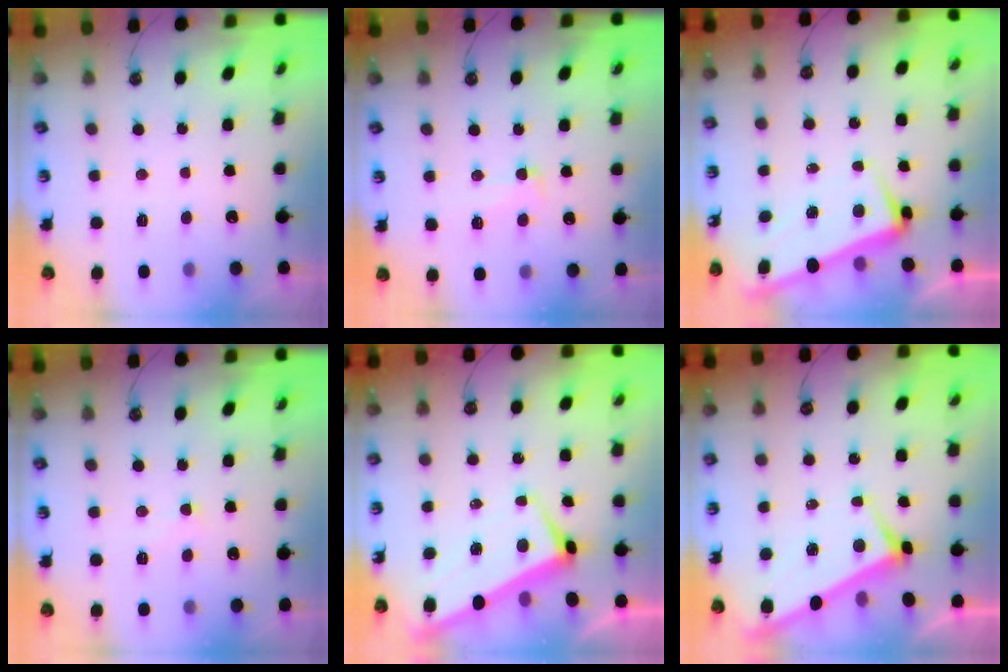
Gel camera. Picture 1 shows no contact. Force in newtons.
{"total": 3.8, "press": 3.6, "slide": 1.2}
{"total": 2.9, "press": 2.8, "slide": 0.9}
{"total": 2.2, "press": 2.2, "slide": 0.4}
{"total": 1.6, "press": 1.2, "slide": 1.0}
{"total": 4.0, "press": 4.0, "slide": 0.3}